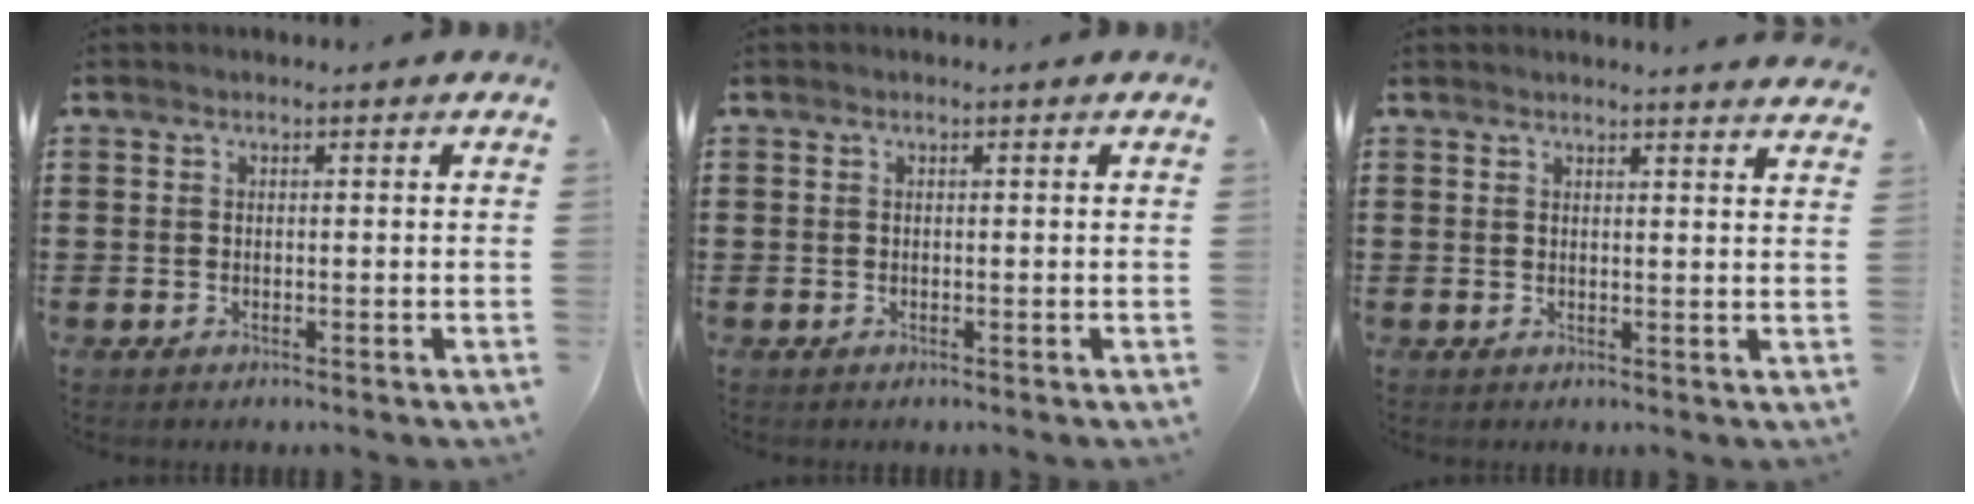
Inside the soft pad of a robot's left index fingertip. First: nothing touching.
{"total": 0.0}
{"total": 2.1, "force": [2.0, -0.4, 0.4], "torque": [-0.011, -0.005, 0.038]}